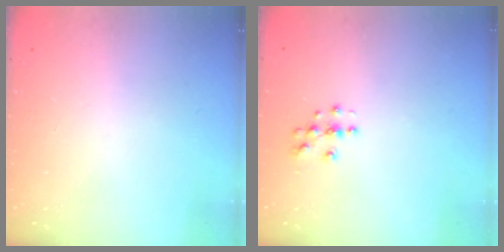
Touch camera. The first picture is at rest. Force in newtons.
{"total": 3.8, "press": 3.8, "slide": 0.3}